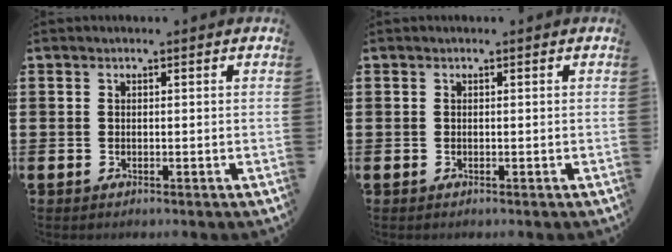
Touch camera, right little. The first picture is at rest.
{"total": 0.0}